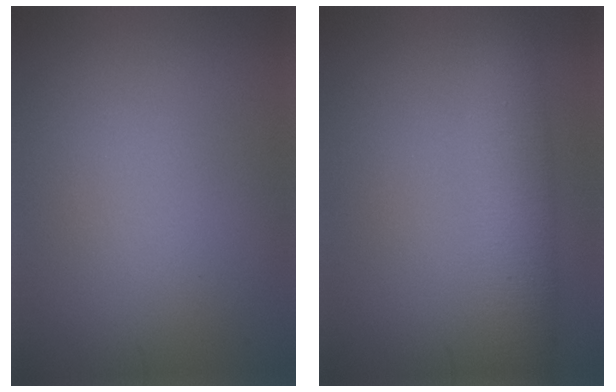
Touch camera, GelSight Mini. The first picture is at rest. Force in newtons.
{"total": 4.7, "press": 4.7, "slide": 0.1}